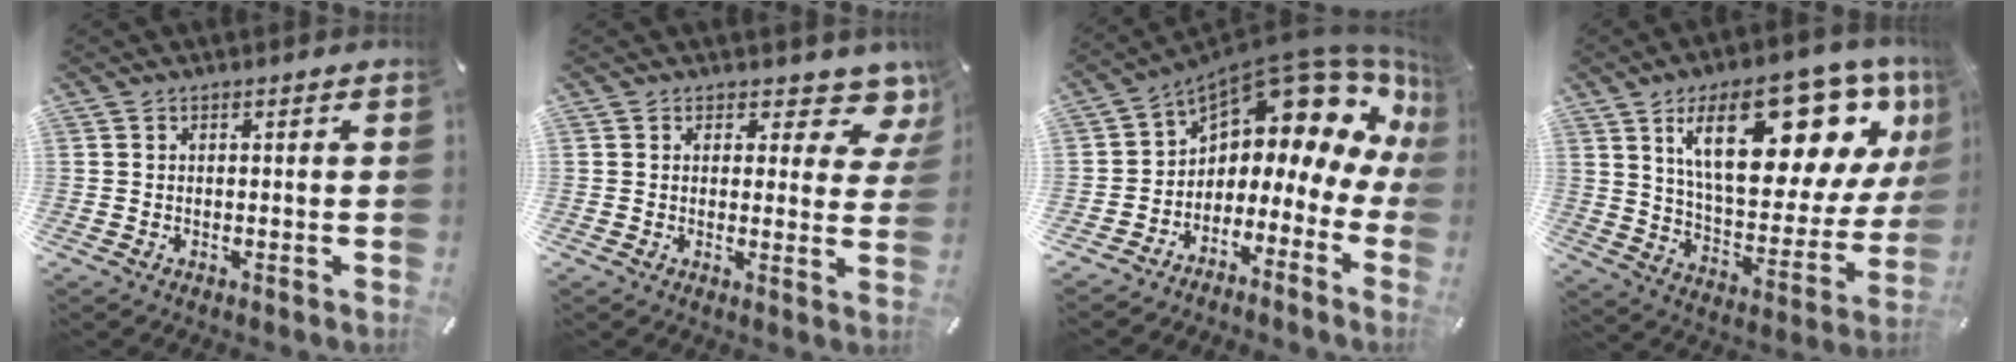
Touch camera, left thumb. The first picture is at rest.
{"total": 6.7, "force": [4.6, 3.4, 3.4], "torque": [-0.025, -0.039, 0.073]}
{"total": 12.0, "force": [8.6, 5.5, 6.2], "torque": [-0.091, -0.083, 0.133]}
{"total": 26.5, "force": [14.2, 11.8, 19.0], "torque": [-0.275, -0.080, 0.235]}